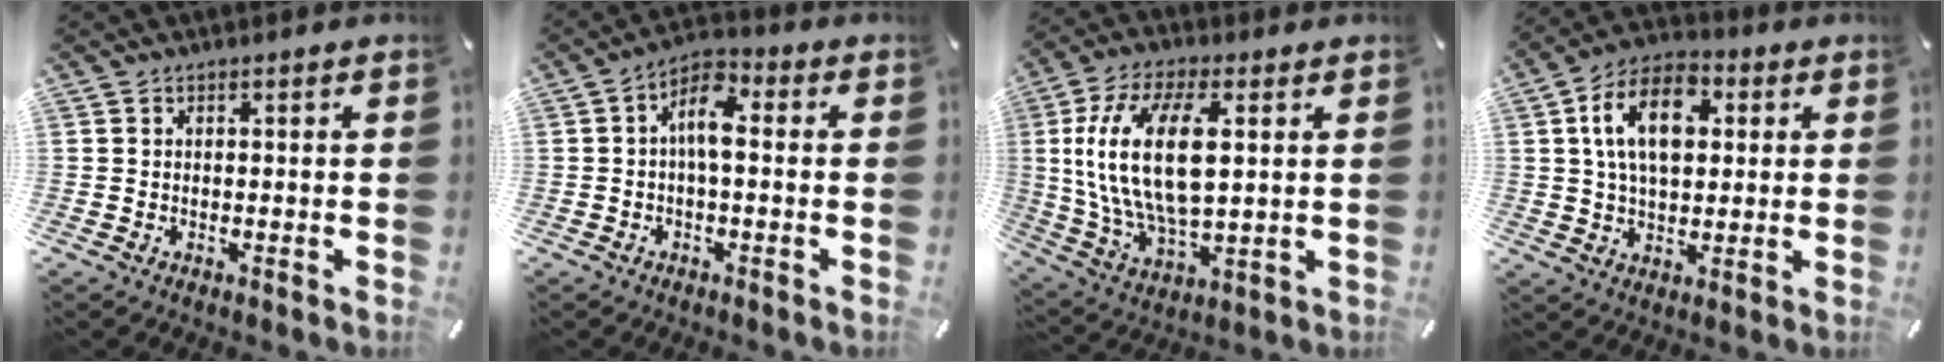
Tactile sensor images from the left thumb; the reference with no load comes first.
{"total": 7.3, "force": [0.0, 3.5, 6.4], "torque": [-0.116, 0.011, -0.002]}
{"total": 18.2, "force": [3.4, 9.0, 15.5], "torque": [-0.341, -0.004, 0.057]}
{"total": 14.1, "force": [3.2, 9.1, 10.3], "torque": [-0.189, 0.008, 0.054]}